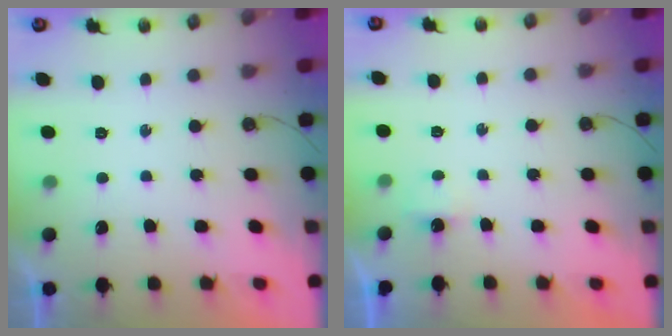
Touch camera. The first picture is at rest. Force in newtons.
{"total": 5.2, "press": 1.8, "slide": 4.9}